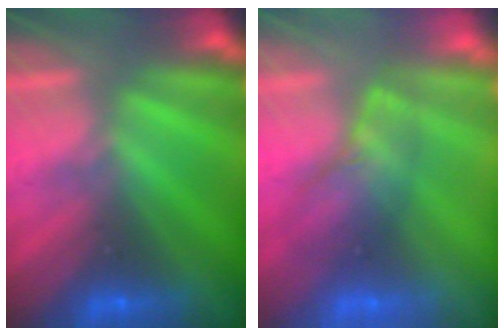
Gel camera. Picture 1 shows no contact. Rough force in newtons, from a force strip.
{"total": 2.5}